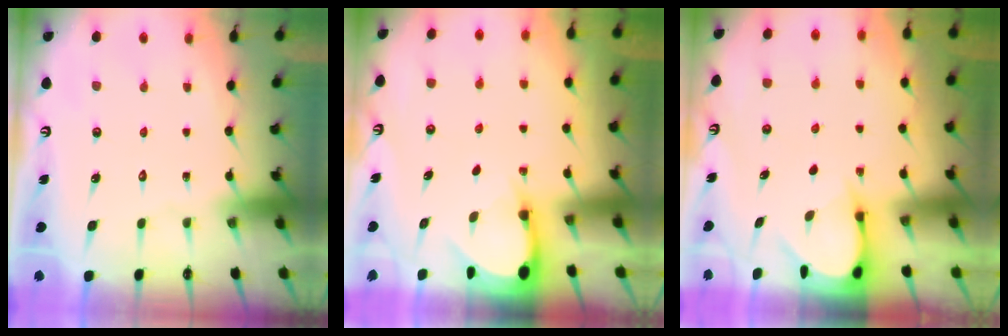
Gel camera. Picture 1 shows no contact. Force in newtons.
{"total": 3.6, "press": 3.6, "slide": 0.2}
{"total": 3.8, "press": 3.8, "slide": 0.3}